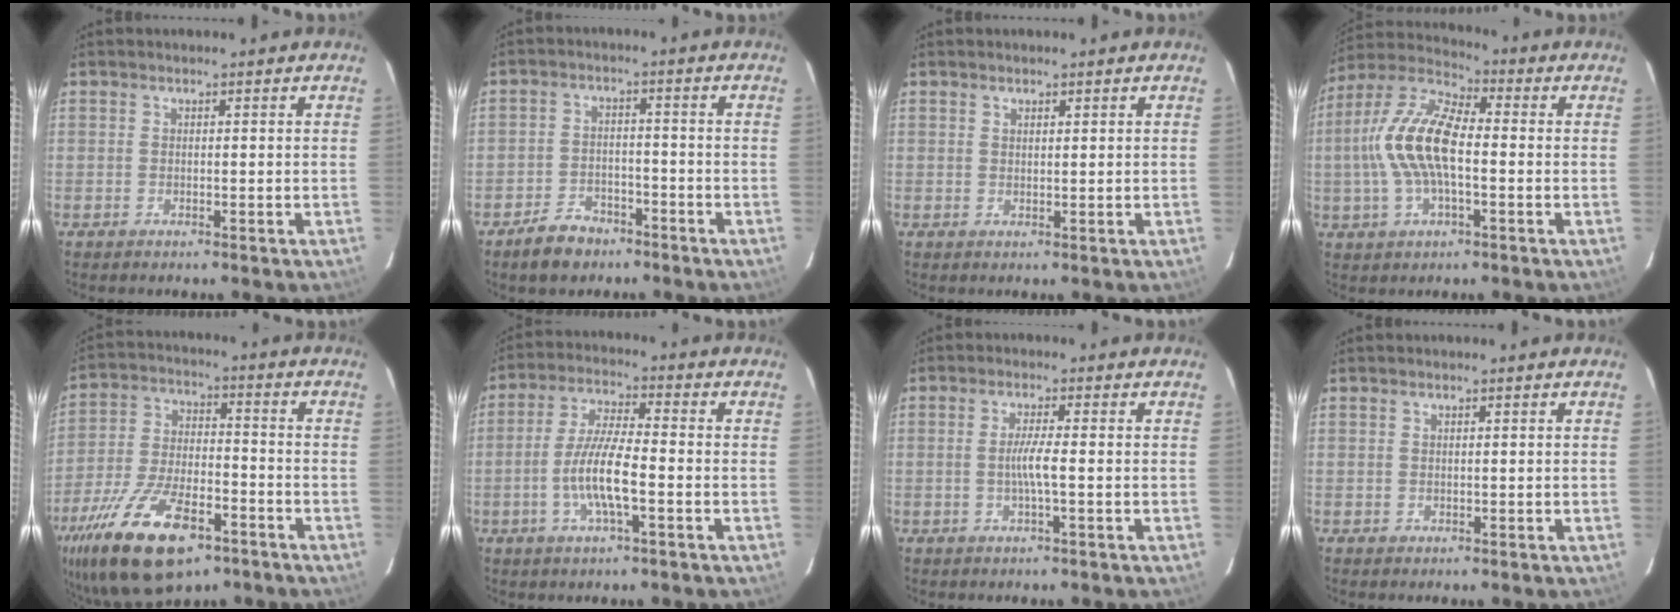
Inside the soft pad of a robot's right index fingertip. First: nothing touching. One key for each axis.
{"total": 6.6, "fx": -4.8, "fy": 3.8, "fz": 2.3, "tx": -0.064, "ty": 0.015, "tz": -0.072}
{"total": 1.0, "fx": 0.8, "fy": 0.5, "fz": 0.5, "tx": -0.007, "ty": 0.001, "tz": 0.013}
{"total": 14.4, "fx": -1.0, "fy": 6.0, "fz": 13.0, "tx": -0.271, "ty": 0.014, "tz": -0.027}
{"total": 21.6, "fx": -12.6, "fy": 9.7, "fz": 14.7, "tx": -0.308, "ty": -0.036, "tz": -0.211}
{"total": 9.1, "fx": -2.8, "fy": 1.6, "fz": 8.6, "tx": -0.172, "ty": -0.002, "tz": -0.055}
{"total": 3.3, "fx": -0.7, "fy": -0.4, "fz": 3.2, "tx": -0.061, "ty": -0.002, "tz": -0.015}
{"total": 0.5, "fx": 0.2, "fy": 0.5, "fz": 0.0, "tx": 0.003, "ty": 0.003, "tz": 0.003}